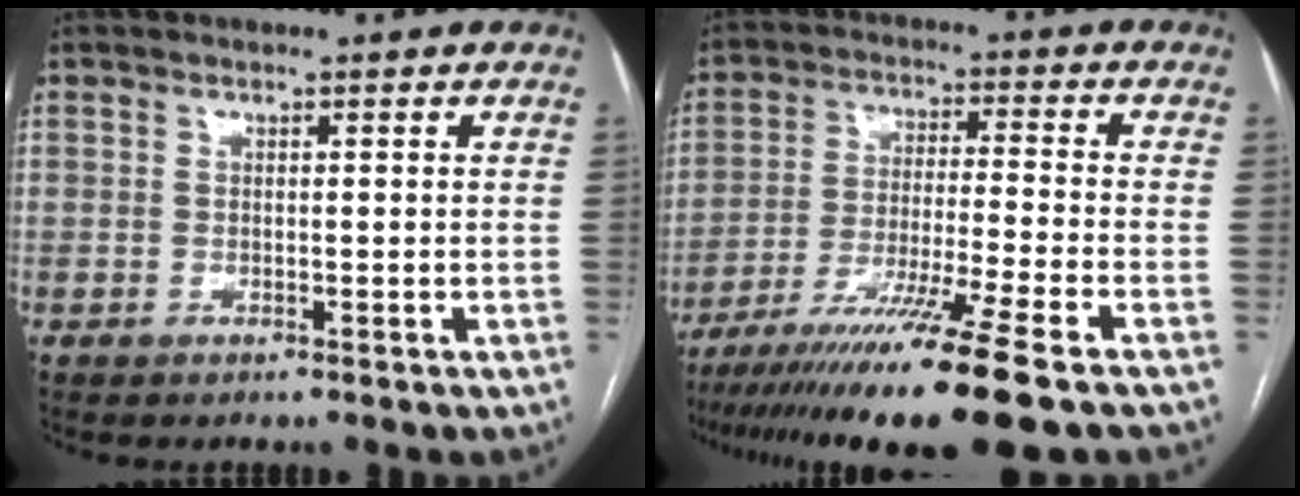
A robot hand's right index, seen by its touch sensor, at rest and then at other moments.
{"total": 17.0, "force": [-12.5, -1.8, 11.4], "torque": [-0.187, -0.048, -0.209]}